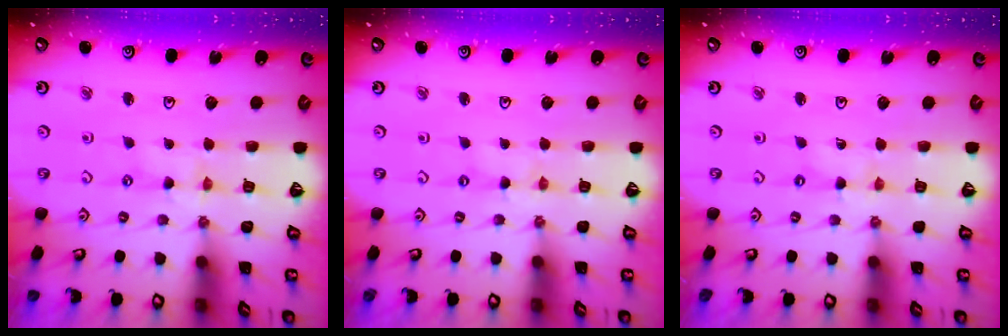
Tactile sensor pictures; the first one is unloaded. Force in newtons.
{"total": 0.0}
{"total": 0.0}